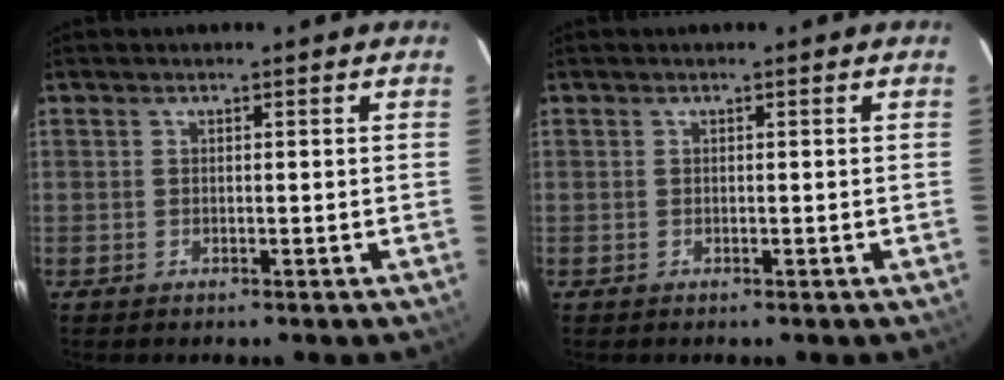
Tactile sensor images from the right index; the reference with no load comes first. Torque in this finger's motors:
{"motor_torque": [0.00, 0.00, 0.00, 0.00]}